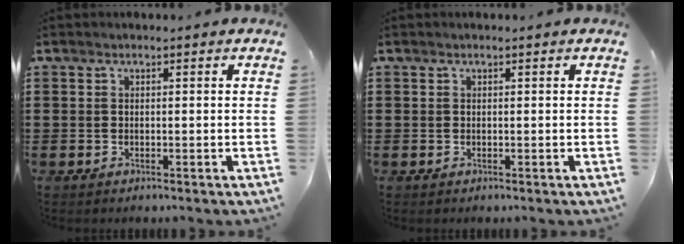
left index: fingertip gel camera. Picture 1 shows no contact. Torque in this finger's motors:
{"motor_torque": [-0.03, 0.09, -0.03, -0.01]}